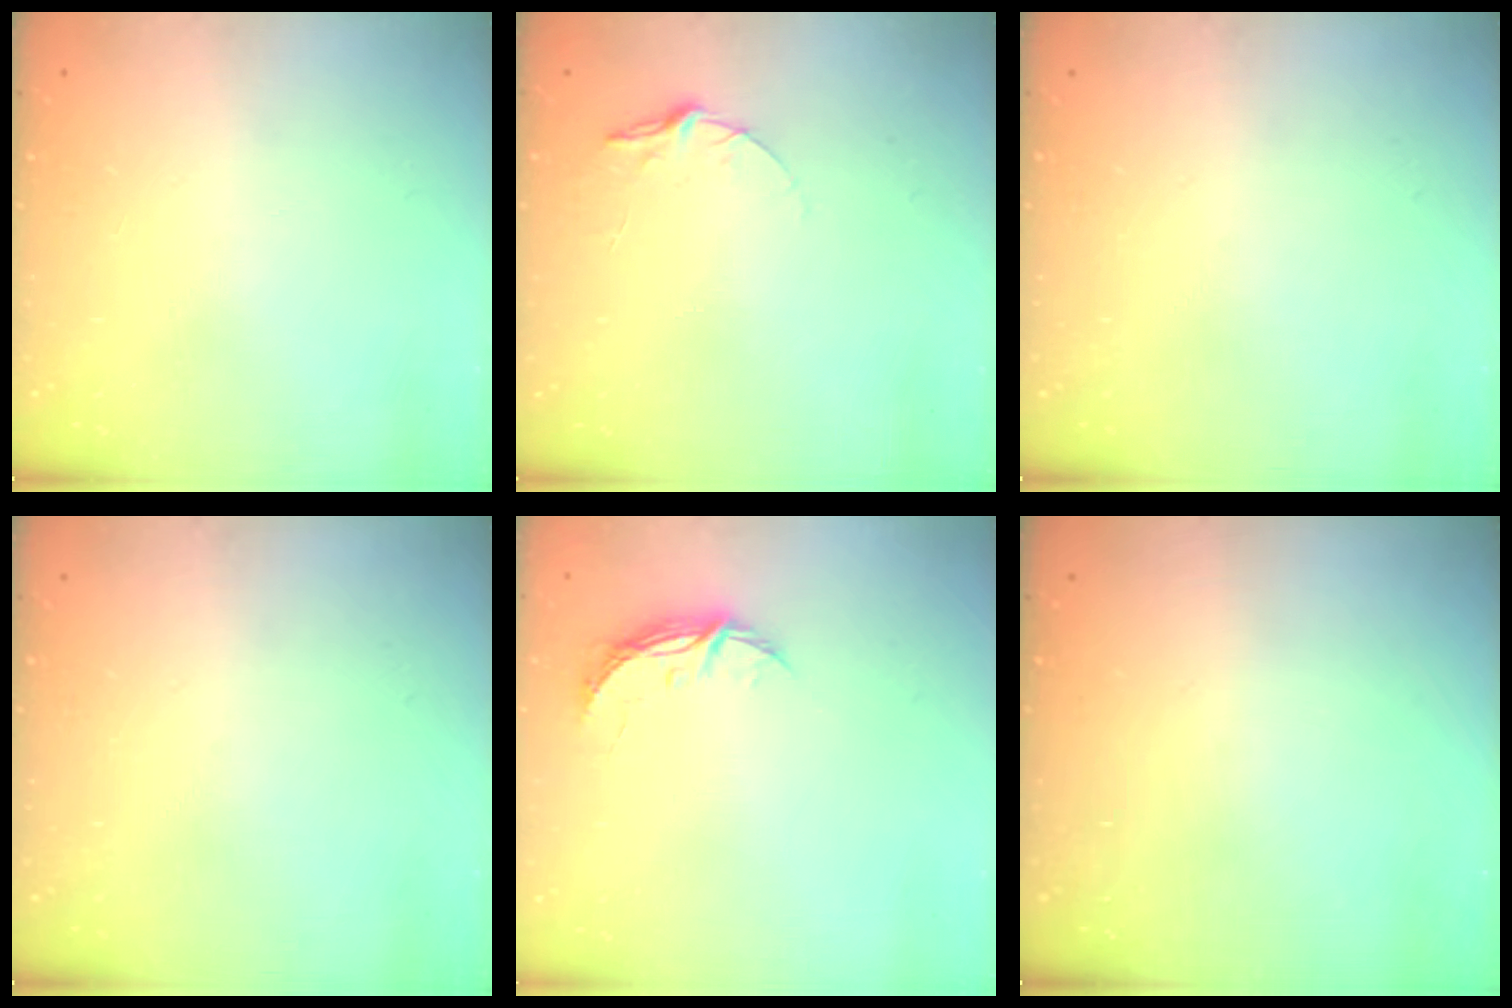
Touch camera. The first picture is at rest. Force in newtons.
{"total": 4.6, "press": 4.6, "slide": 0.4}
{"total": 0.0}
{"total": 0.0}
{"total": 4.6, "press": 4.6, "slide": 0.4}
{"total": 0.0}